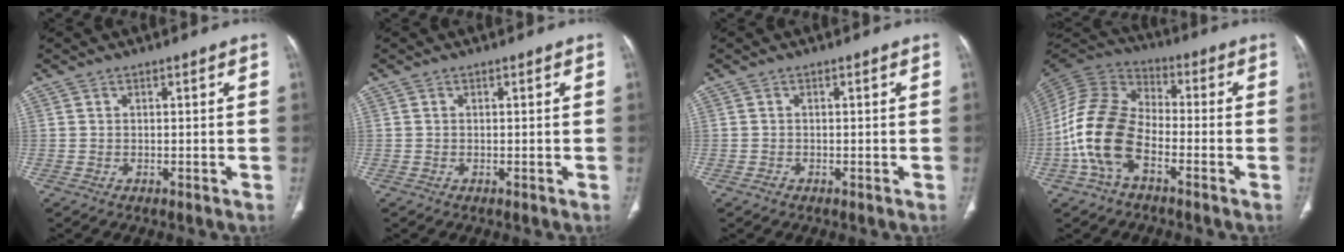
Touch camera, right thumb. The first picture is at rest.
{"total": 0.0}
{"total": 0.6, "force": [-0.4, 0.5, 0.2], "torque": [-0.005, 0.000, -0.011]}
{"total": 14.6, "force": [-4.8, 8.6, 10.8], "torque": [-0.222, 0.040, -0.101]}